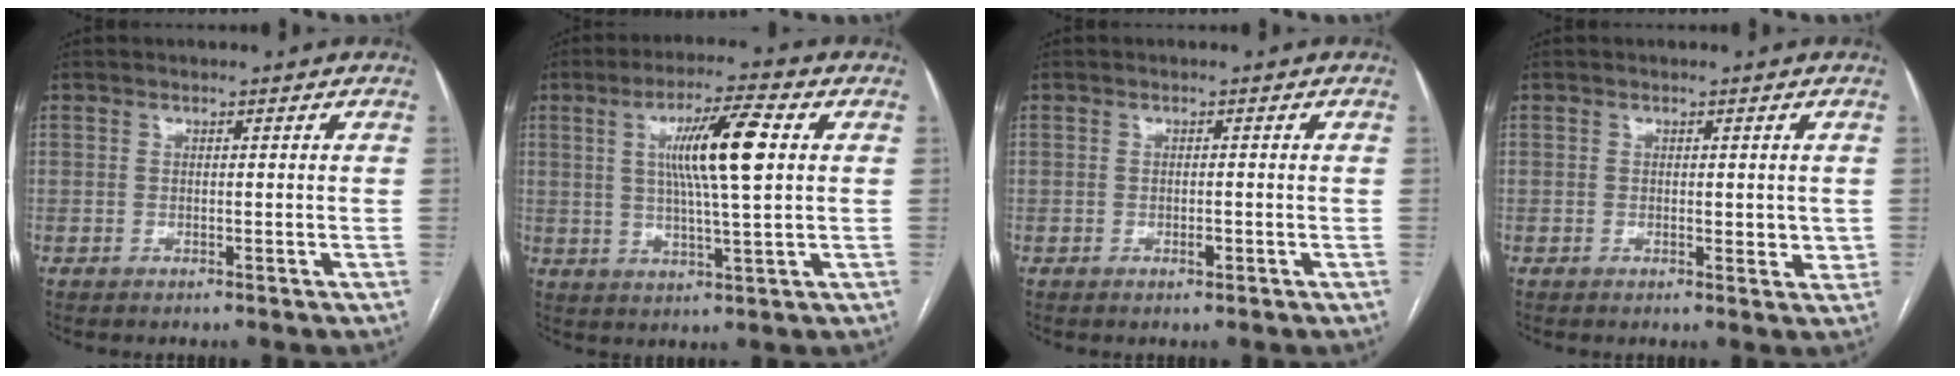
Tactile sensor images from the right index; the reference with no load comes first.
{"total": 10.8, "force": [2.4, 0.5, 10.5], "torque": [-0.184, 0.004, 0.042]}
{"total": 1.1, "force": [-0.4, 0.5, 0.9], "torque": [-0.016, -0.001, -0.003]}
{"total": 2.6, "force": [0.3, 1.5, 2.2], "torque": [-0.023, -0.005, 0.003]}